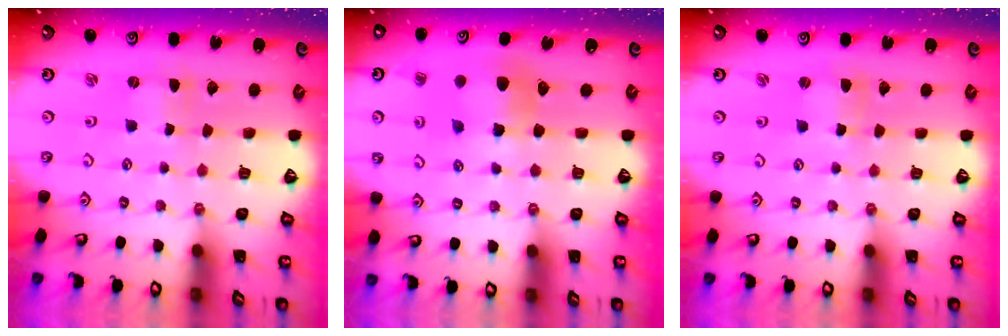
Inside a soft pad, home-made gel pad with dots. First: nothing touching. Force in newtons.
{"total": 7.2, "press": 7.2, "slide": 0.6}
{"total": 1.1, "press": 1.1, "slide": 0.2}